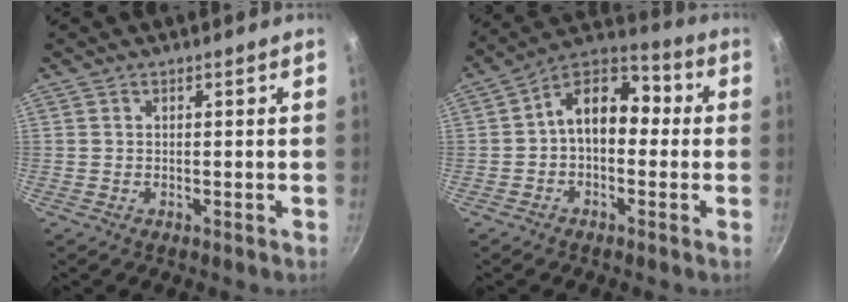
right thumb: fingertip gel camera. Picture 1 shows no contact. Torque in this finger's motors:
{"motor_torque": [-0.33, 0.72, 0.73, 0.22, 0.07]}